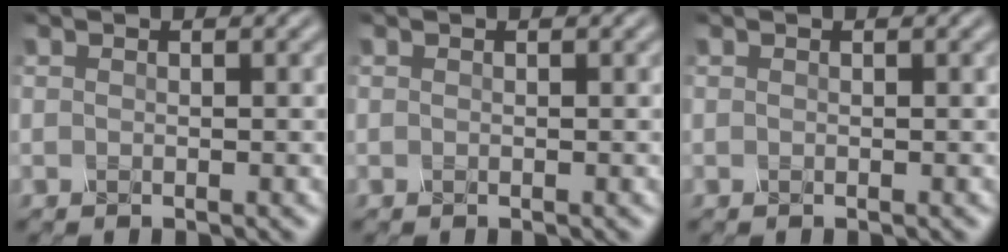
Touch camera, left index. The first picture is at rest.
{"total": 0.0}
{"total": 0.0}